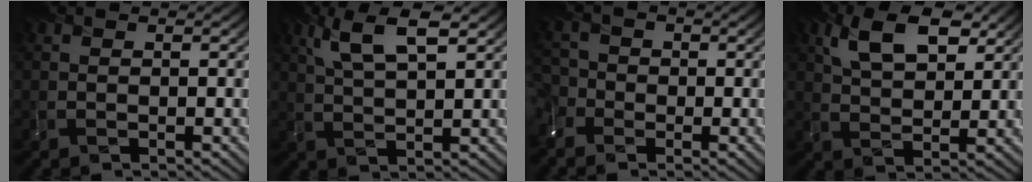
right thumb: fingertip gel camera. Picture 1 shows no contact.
{"total": 6.5, "force": [3.5, 2.0, 5.2], "torque": [-0.107, 0.005, 0.070]}
{"total": 3.3, "force": [-2.0, 2.4, 1.2], "torque": [-0.044, -0.008, -0.046]}
{"total": 8.2, "force": [3.9, 4.3, 5.9], "torque": [-0.115, 0.004, 0.073]}